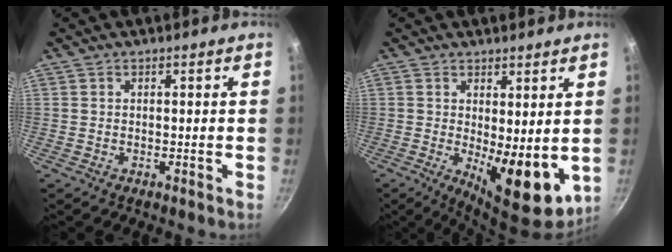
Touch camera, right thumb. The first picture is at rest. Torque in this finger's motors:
{"motor_torque": [-0.32, 1.07, 1.29, 0.09, 0.11]}